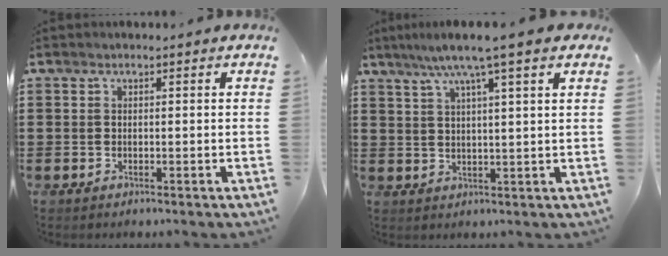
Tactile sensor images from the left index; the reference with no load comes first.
{"total": 6.7, "force": [4.6, -0.3, 4.9], "torque": [-0.107, -0.003, 0.077]}